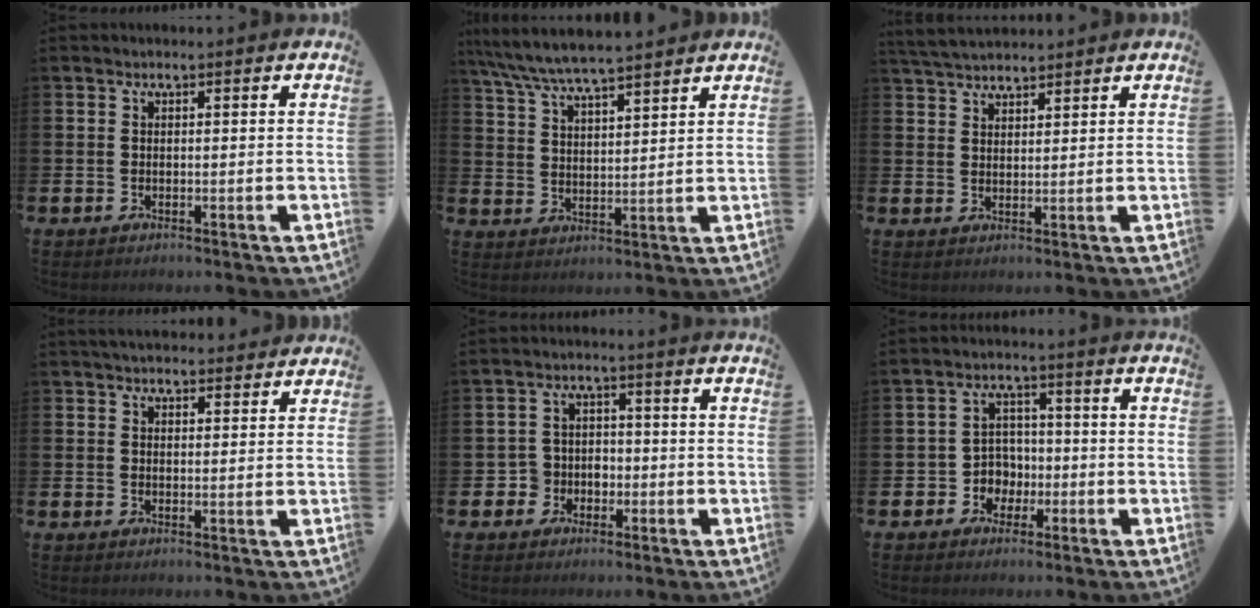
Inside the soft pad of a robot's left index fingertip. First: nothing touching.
{"total": 6.7, "force": [6.5, 0.3, 1.9], "torque": [-0.065, -0.030, 0.117]}
{"total": 3.9, "force": [3.8, 0.7, 0.6], "torque": [-0.020, -0.016, 0.071]}
{"total": 3.4, "force": [3.3, 0.8, 0.5], "torque": [-0.006, -0.016, 0.059]}
{"total": 3.7, "force": [-1.3, 3.4, 0.3], "torque": [-0.014, 0.004, -0.034]}
{"total": 3.9, "force": [-1.0, 3.7, 0.8], "torque": [-0.024, 0.002, -0.028]}